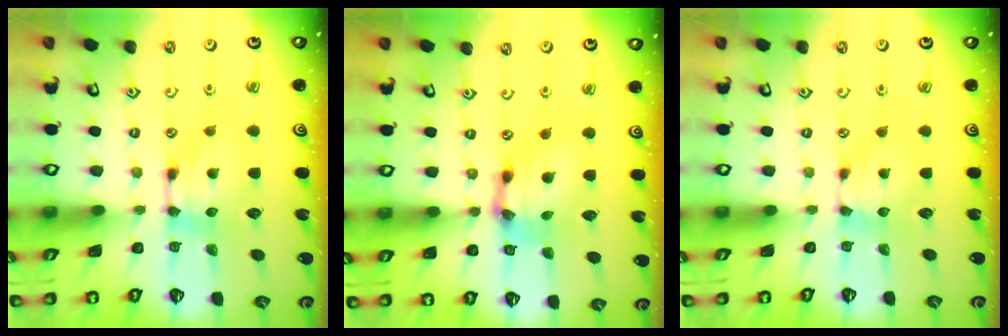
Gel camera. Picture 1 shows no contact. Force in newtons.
{"total": 5.2, "press": 4.7, "slide": 2.1}
{"total": 0.8, "press": 0.7, "slide": 0.2}